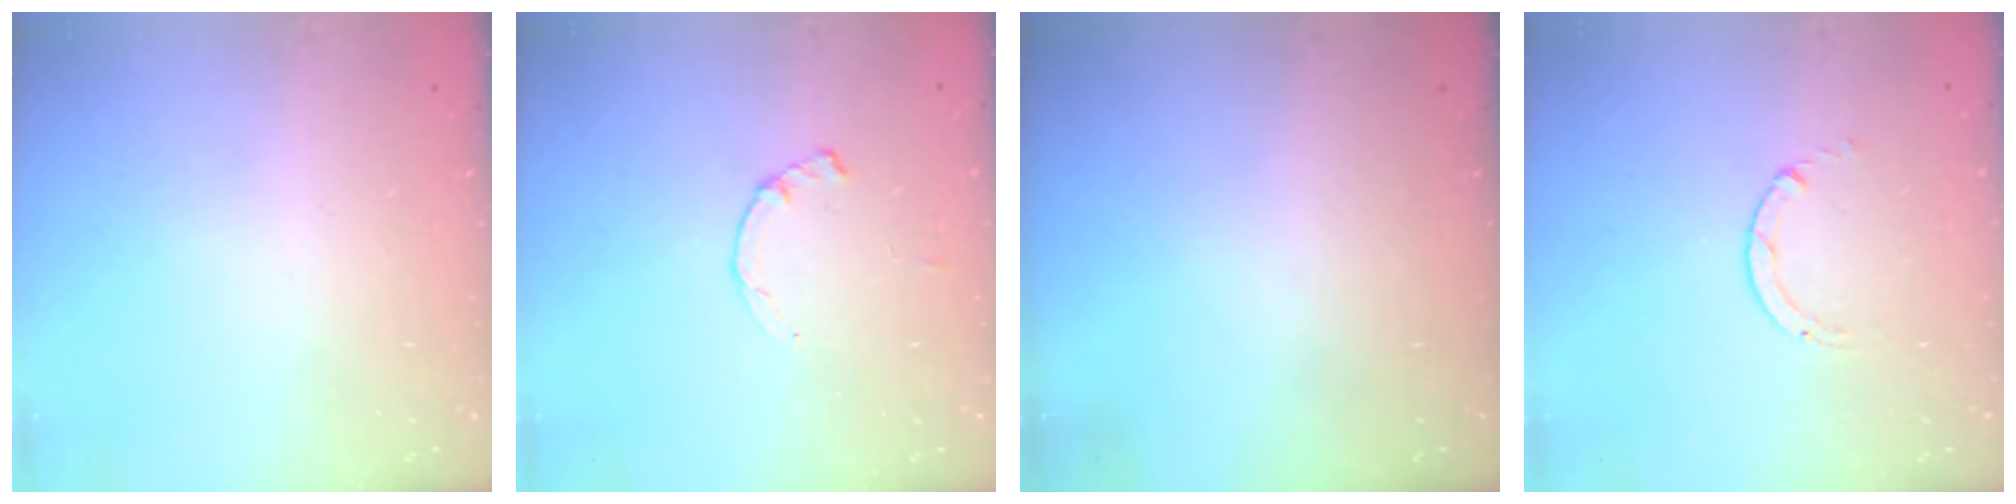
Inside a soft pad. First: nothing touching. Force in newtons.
{"total": 1.2, "press": 1.2, "slide": 0.3}
{"total": 0.0}
{"total": 0.6, "press": 0.5, "slide": 0.1}